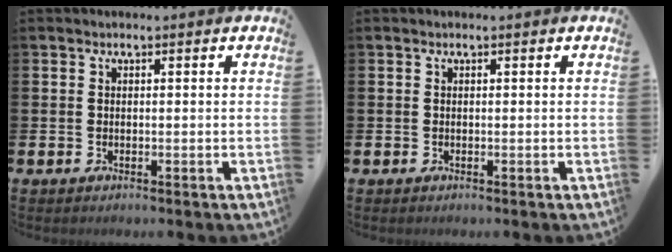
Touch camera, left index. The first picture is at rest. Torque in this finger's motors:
{"motor_torque": [0.00, 0.00, 0.00, 0.00]}